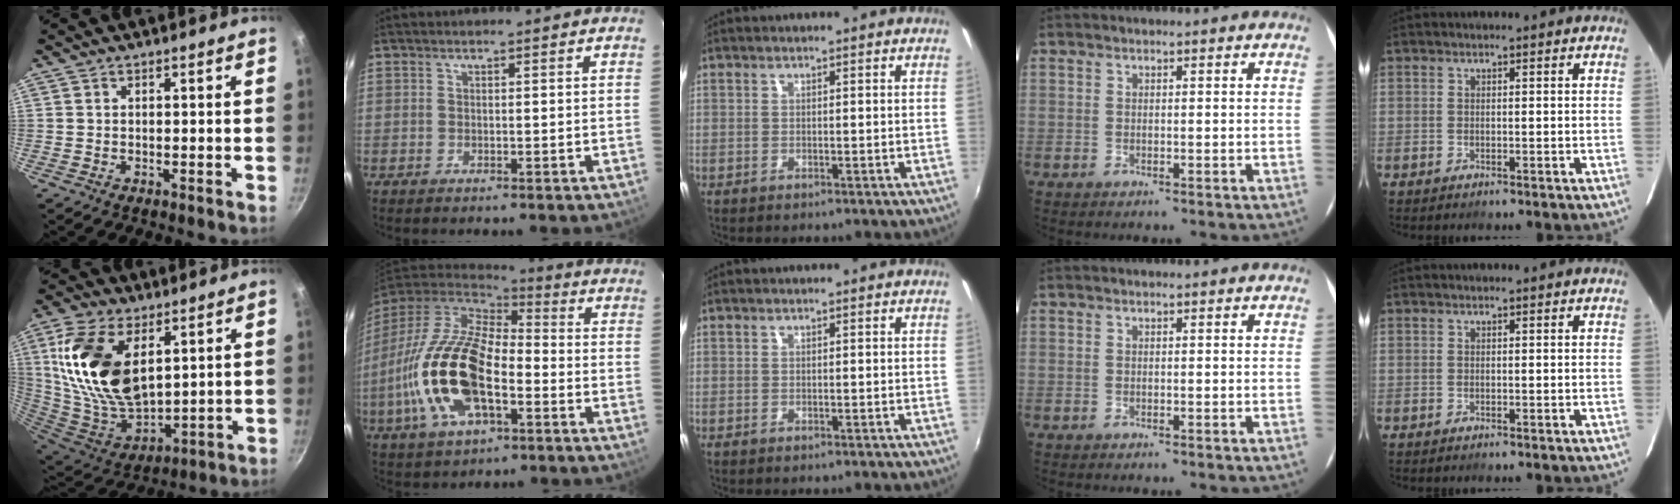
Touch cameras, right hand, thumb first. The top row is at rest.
{"thumb": {"total": 21.5, "force": [7.1, 12.0, 16.3], "torque": [-0.307, -0.039, 0.148]}, "index": {"total": 20.4, "force": [-5.6, 9.7, 17.1], "torque": [-0.364, -0.020, -0.104]}}